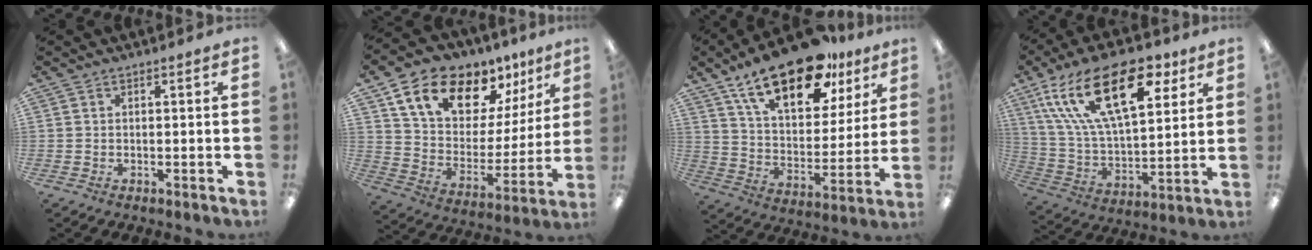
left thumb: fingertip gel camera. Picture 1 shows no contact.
{"total": 16.2, "force": [11.9, 8.5, 7.0], "torque": [-0.136, -0.076, 0.216]}
{"total": 22.5, "force": [15.1, 10.1, 13.3], "torque": [-0.213, -0.079, 0.259]}
{"total": 25.9, "force": [13.2, 12.3, 18.6], "torque": [-0.341, -0.046, 0.224]}